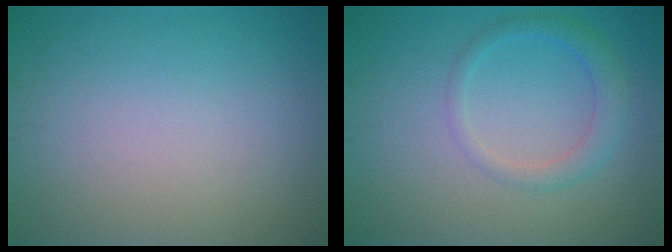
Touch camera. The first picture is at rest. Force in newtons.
{"total": 2.3, "press": 2.3, "slide": 0.1}